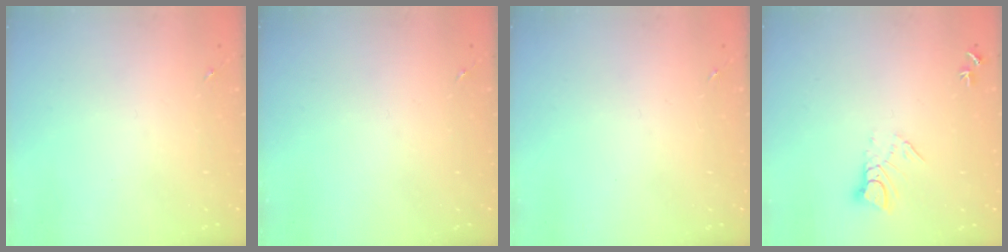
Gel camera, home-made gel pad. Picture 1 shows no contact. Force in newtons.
{"total": 0.0}
{"total": 0.0}
{"total": 5.9, "press": 5.9, "slide": 0.5}